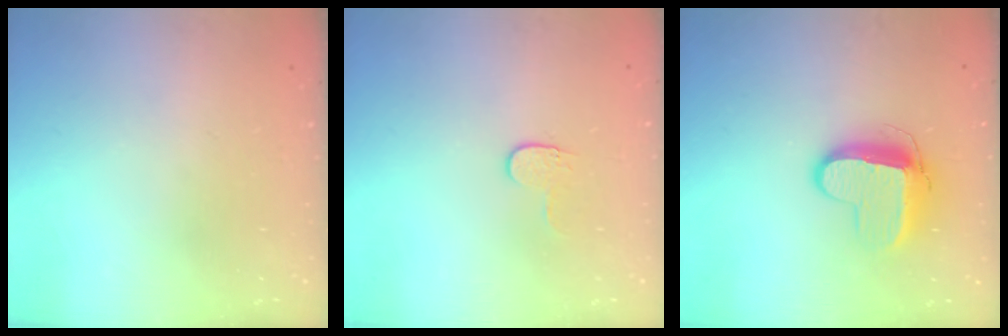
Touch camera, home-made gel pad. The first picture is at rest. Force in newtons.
{"total": 3.9, "press": 3.9, "slide": 0.4}
{"total": 10.4, "press": 10.3, "slide": 0.9}